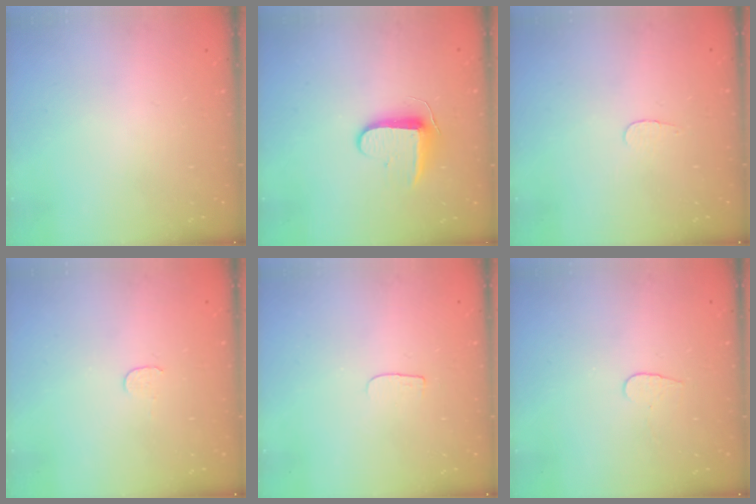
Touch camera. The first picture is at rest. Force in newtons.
{"total": 9.0, "press": 9.0, "slide": 0.7}
{"total": 2.8, "press": 2.8, "slide": 0.3}
{"total": 3.7, "press": 3.7, "slide": 0.3}
{"total": 3.6, "press": 3.6, "slide": 0.4}
{"total": 4.0, "press": 4.0, "slide": 0.4}